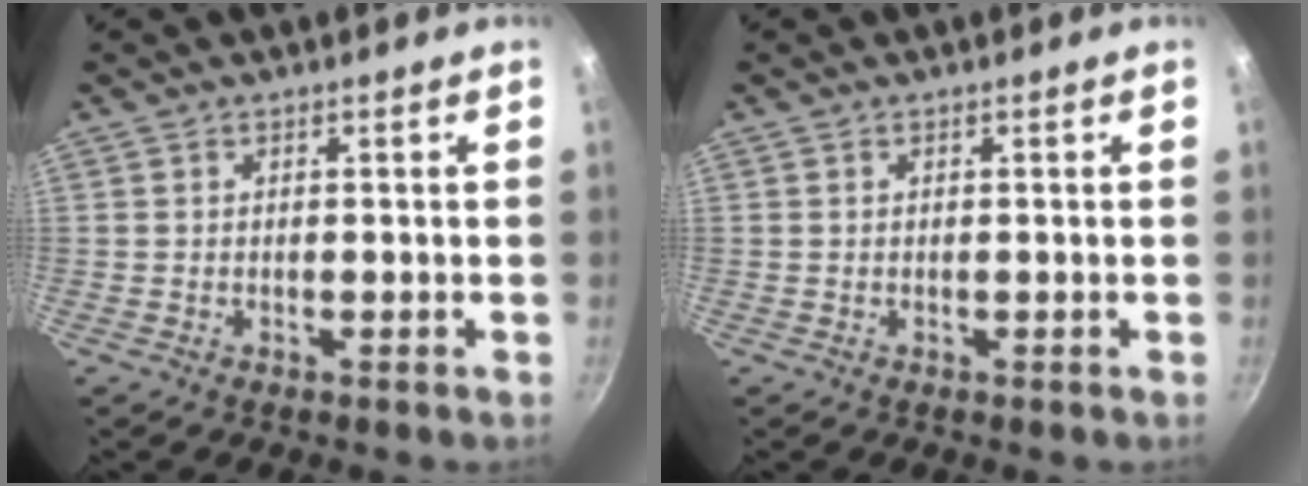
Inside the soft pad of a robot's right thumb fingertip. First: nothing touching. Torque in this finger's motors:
{"motor_torque": [0.30, 0.49, 0.13, 0.57, 0.03]}